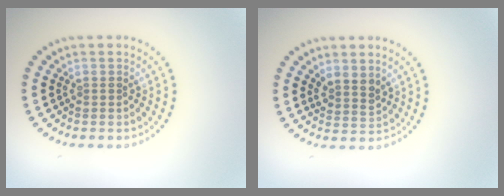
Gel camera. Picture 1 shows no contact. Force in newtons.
{"total": 2.0, "press": 1.6, "slide": 1.1}